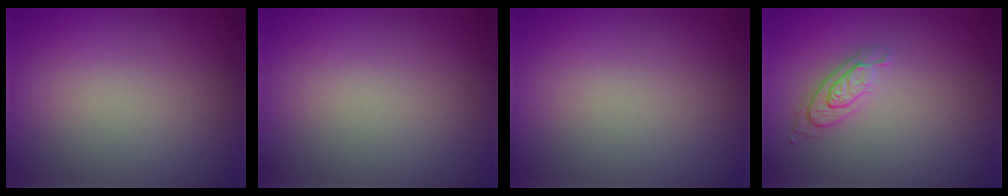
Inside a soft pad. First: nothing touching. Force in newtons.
{"total": 0.0}
{"total": 0.0}
{"total": 2.1, "press": 1.8, "slide": 1.1}